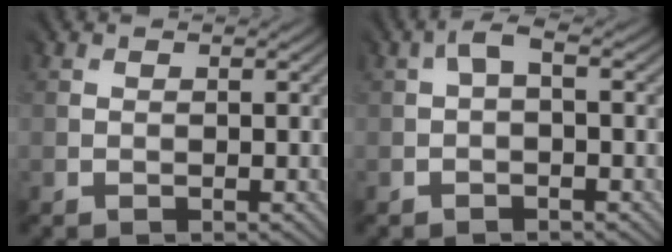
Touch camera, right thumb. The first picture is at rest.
{"total": 1.3, "force": [-0.1, 0.5, 1.2], "torque": [-0.033, 0.005, -0.009]}